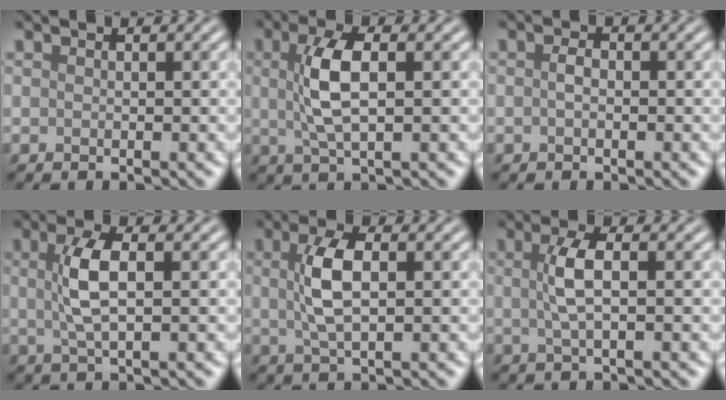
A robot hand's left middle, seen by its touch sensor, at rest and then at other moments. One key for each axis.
{"total": 4.6, "fx": 0.7, "fy": 1.7, "fz": 4.2, "tx": -0.094, "ty": 0.009, "tz": 0.012}
{"total": 1.2, "fx": -0.2, "fy": 0.7, "fz": 0.9, "tx": -0.021, "ty": 0.003, "tz": -0.005}
{"total": 3.9, "fx": 0.6, "fy": 1.3, "fz": 3.7, "tx": -0.085, "ty": 0.008, "tz": 0.011}
{"total": 4.4, "fx": 0.7, "fy": 1.9, "fz": 3.9, "tx": -0.088, "ty": 0.008, "tz": 0.011}
{"total": 3.0, "fx": 0.4, "fy": 0.8, "fz": 2.9, "tx": -0.065, "ty": 0.008, "tz": 0.006}